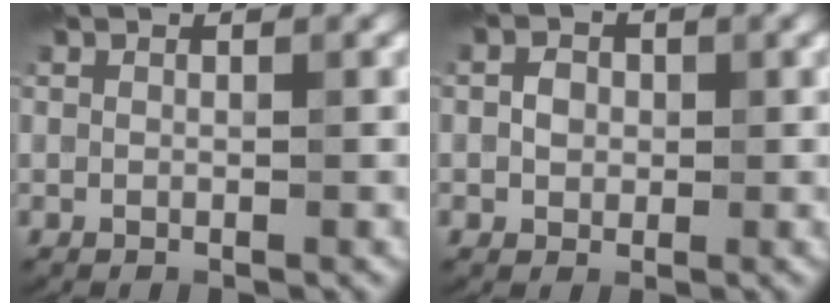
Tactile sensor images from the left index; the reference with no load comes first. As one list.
[{"total": 1.8, "force": [0.0, 1.5, 0.8], "torque": [-0.013, 0.002, -0.006]}]